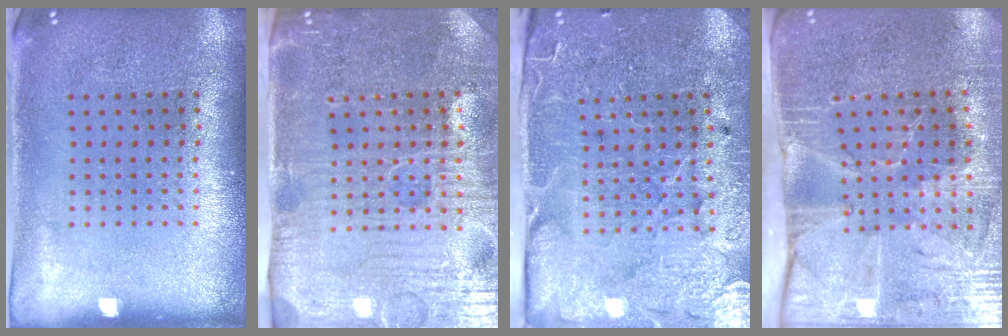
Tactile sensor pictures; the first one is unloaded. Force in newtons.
{"total": 5.0, "press": 4.5, "slide": 2.2}
{"total": 3.4, "press": 3.4, "slide": 0.6}
{"total": 4.4, "press": 3.7, "slide": 2.4}